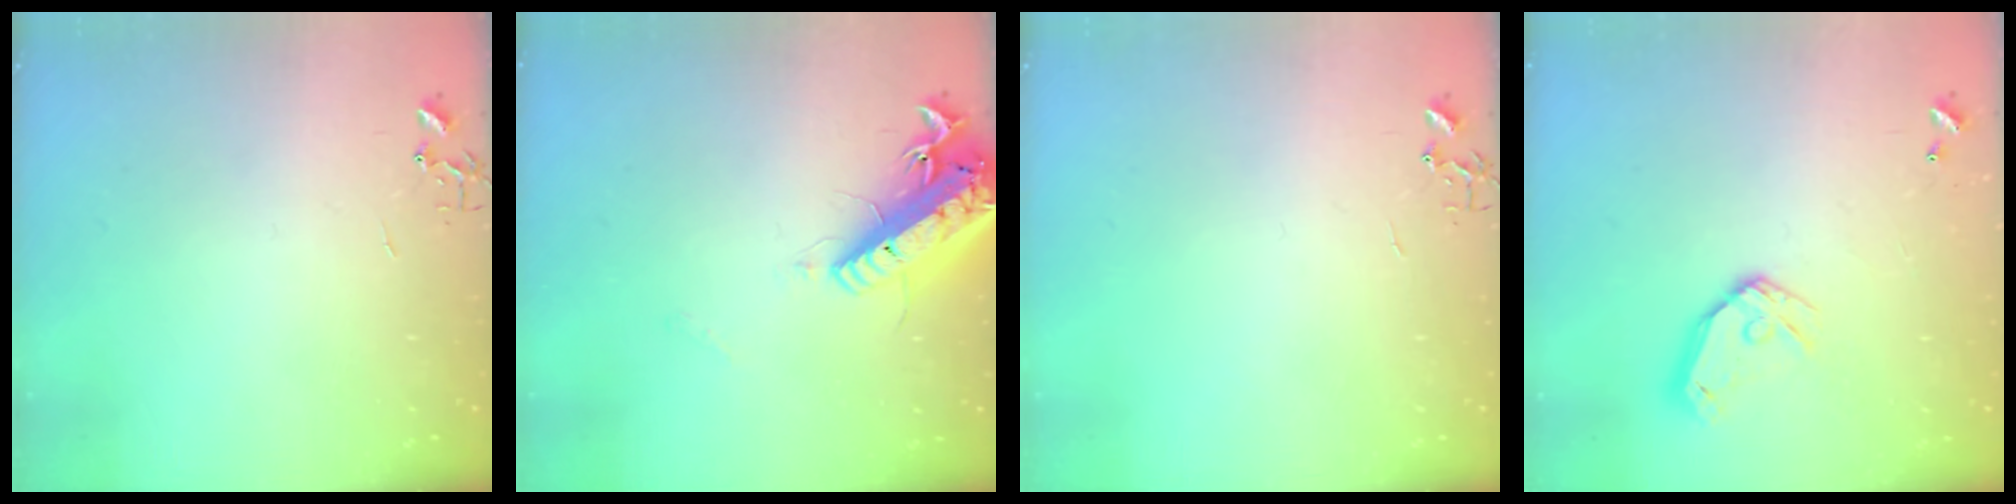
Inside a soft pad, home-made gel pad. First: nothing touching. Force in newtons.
{"total": 18.1, "press": 17.7, "slide": 3.6}
{"total": 0.0}
{"total": 11.2, "press": 11.0, "slide": 1.8}